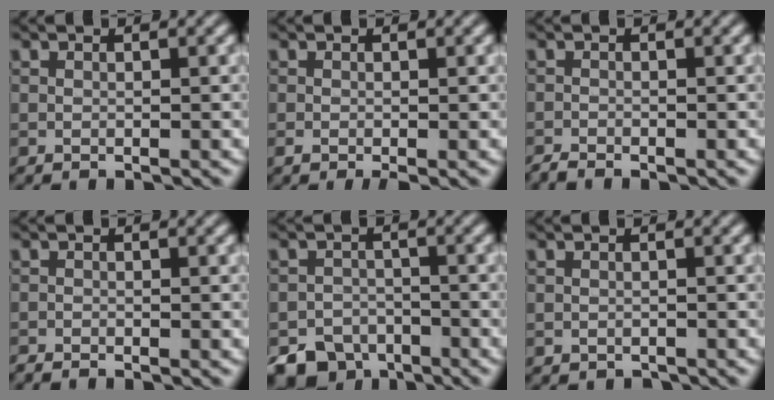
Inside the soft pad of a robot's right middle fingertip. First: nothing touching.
{"total": 1.3, "force": [-0.5, 0.7, 1.0], "torque": [-0.021, -0.005, -0.011]}
{"total": 1.1, "force": [-1.0, 0.0, 0.2], "torque": [-0.004, -0.002, -0.023]}
{"total": 1.1, "force": [-1.1, 0.1, 0.1], "torque": [-0.002, -0.003, -0.024]}
{"total": 7.2, "force": [-5.5, 4.4, 1.2], "torque": [-0.004, -0.011, -0.085]}
{"total": 0.8, "force": [-0.6, 0.5, -0.1], "torque": [0.007, -0.005, -0.013]}